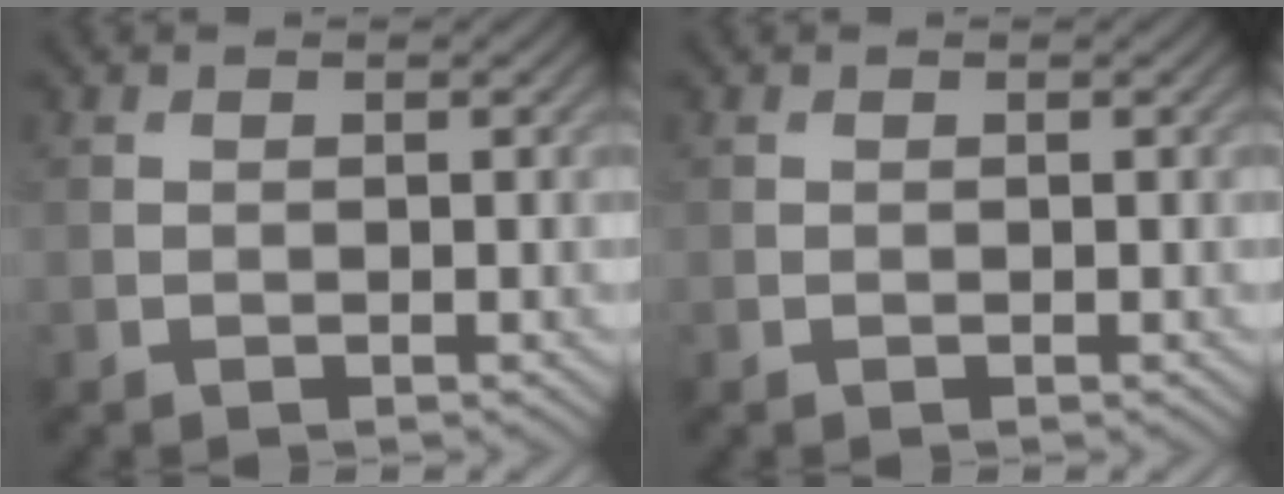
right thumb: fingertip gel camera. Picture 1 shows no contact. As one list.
[{"total": 0.0}]